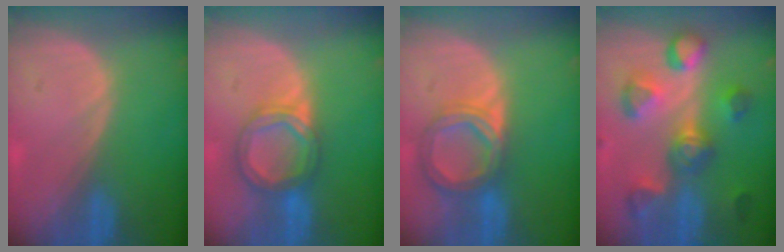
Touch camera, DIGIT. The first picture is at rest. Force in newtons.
{"total": 6.3, "press": 5.9, "slide": 2.3}
{"total": 6.8, "press": 6.2, "slide": 2.6}
{"total": 9.0, "press": 9.0, "slide": 0.6}